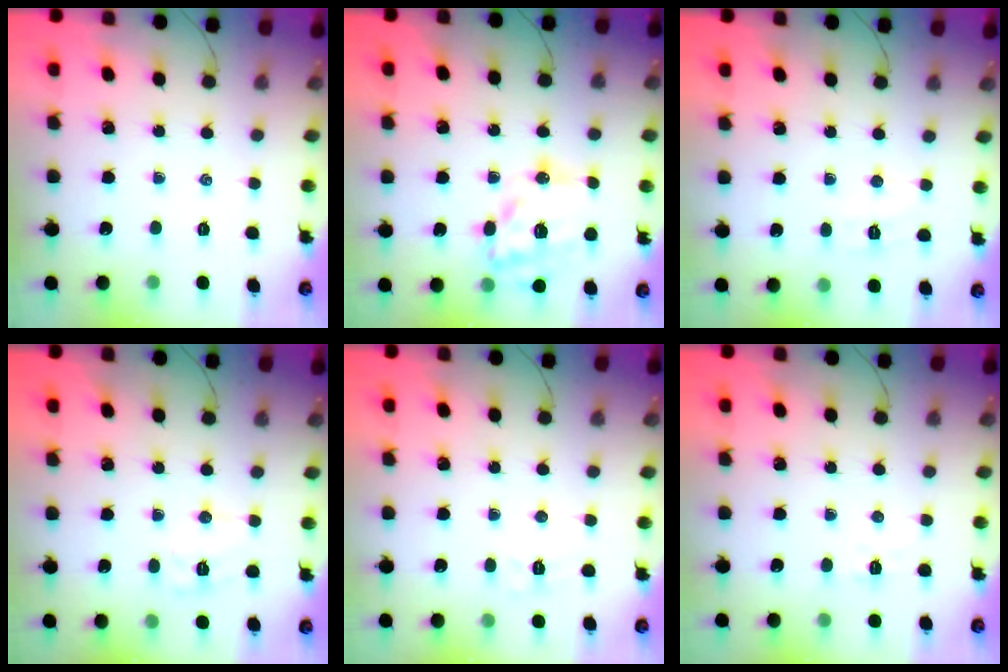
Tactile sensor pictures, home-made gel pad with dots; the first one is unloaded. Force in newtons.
{"total": 17.0, "press": 16.5, "slide": 3.9}
{"total": 6.2, "press": 6.1, "slide": 1.3}
{"total": 6.3, "press": 6.2, "slide": 0.9}
{"total": 5.9, "press": 5.8, "slide": 0.9}
{"total": 4.8, "press": 4.7, "slide": 0.8}